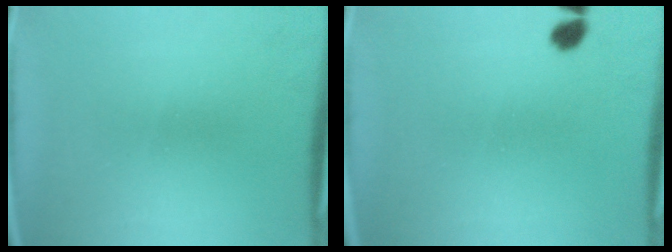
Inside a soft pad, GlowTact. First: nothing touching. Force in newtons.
{"total": 1.9}